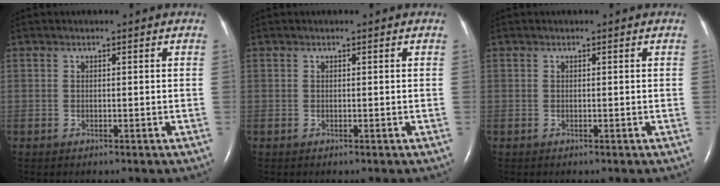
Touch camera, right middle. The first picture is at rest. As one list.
[{"total": 0.0}, {"total": 0.0}]